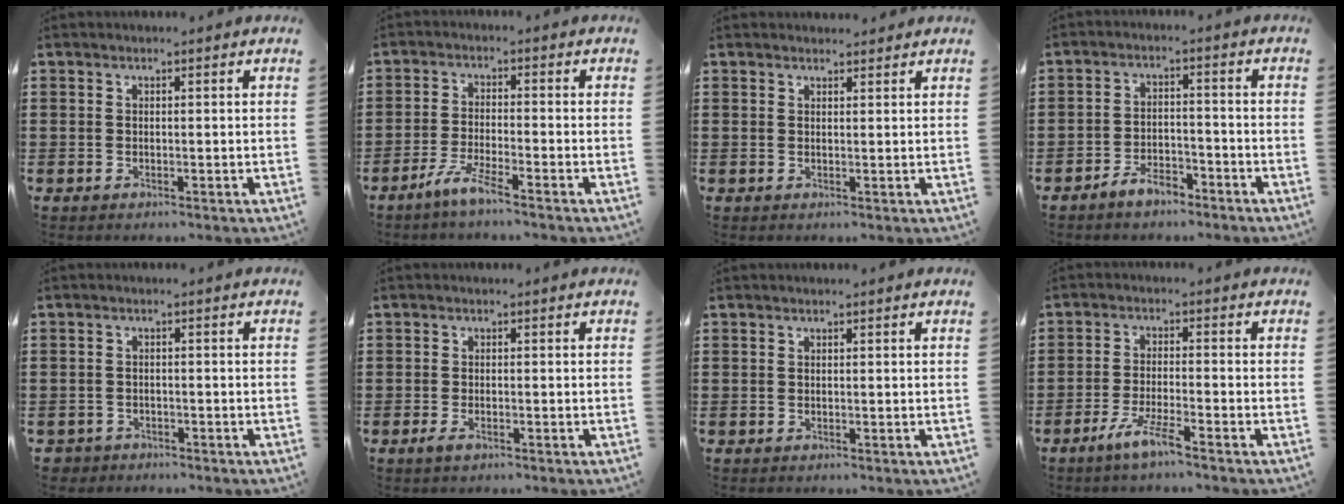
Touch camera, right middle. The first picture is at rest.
{"total": 4.4, "force": [-3.4, -0.1, 2.8], "torque": [-0.067, -0.011, -0.066]}
{"total": 1.2, "force": [1.2, 0.1, 0.1], "torque": [0.003, -0.004, 0.023]}
{"total": 4.1, "force": [-3.6, 1.2, 1.3], "torque": [-0.031, 0.007, -0.072]}
{"total": 1.7, "force": [-1.6, 0.6, -0.1], "torque": [-0.006, -0.002, -0.038]}
{"total": 1.5, "force": [-0.8, 0.4, 1.2], "torque": [-0.029, -0.005, -0.018]}
{"total": 0.0}
{"total": 4.9, "force": [-3.5, 0.1, 3.5], "torque": [-0.078, -0.012, -0.064]}